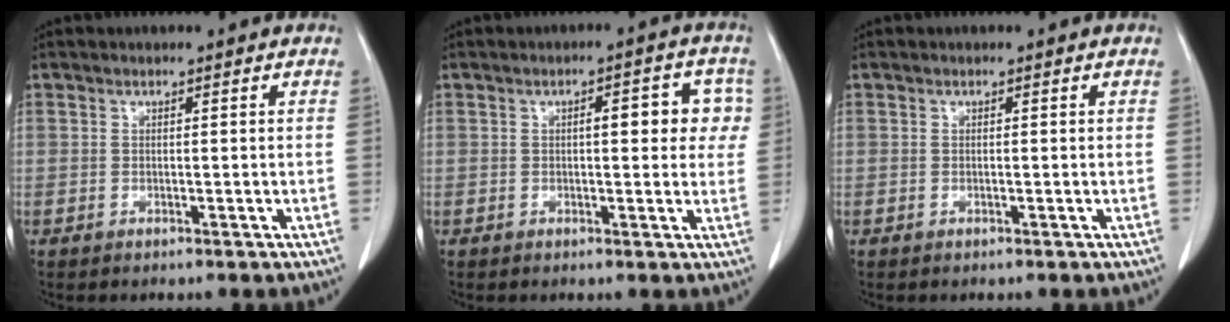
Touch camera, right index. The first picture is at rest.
{"total": 6.5, "force": [1.3, 2.5, 5.8], "torque": [-0.064, 0.021, 0.012]}
{"total": 0.0}